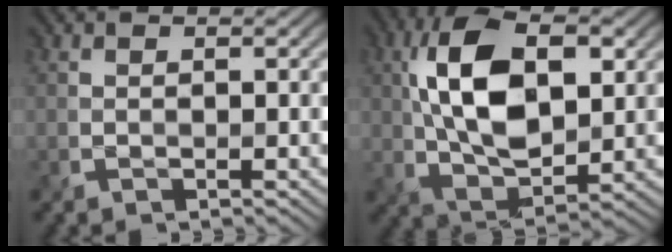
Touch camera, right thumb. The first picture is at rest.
{"total": 13.2, "force": [2.5, 7.4, 10.7], "torque": [-0.225, 0.009, 0.048]}